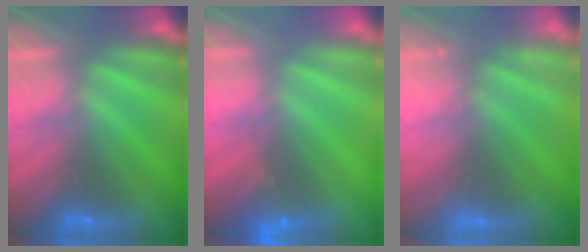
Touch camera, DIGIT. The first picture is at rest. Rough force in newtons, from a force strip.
{"total": 3.5}
{"total": 2.6}